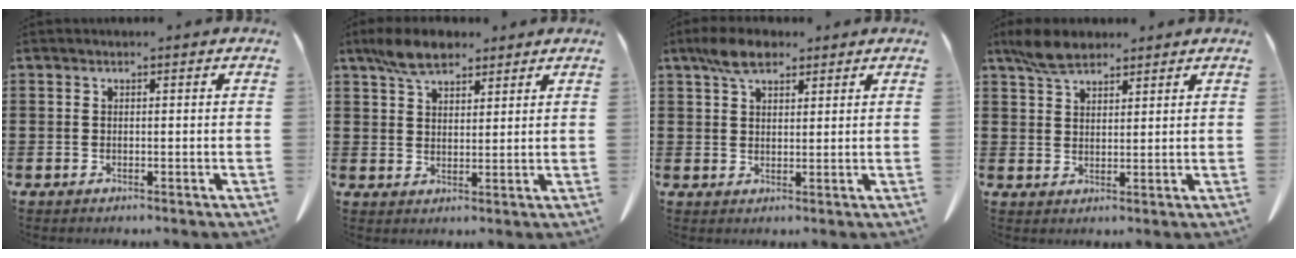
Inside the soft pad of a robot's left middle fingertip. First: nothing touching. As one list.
[{"total": 6.0, "force": [4.4, 2.8, 2.8], "torque": [-0.069, 0.005, 0.083]}, {"total": 5.1, "force": [3.5, 2.4, 2.8], "torque": [-0.058, 0.006, 0.065]}, {"total": 4.8, "force": [3.7, 2.2, 2.0], "torque": [-0.051, 0.005, 0.070]}]